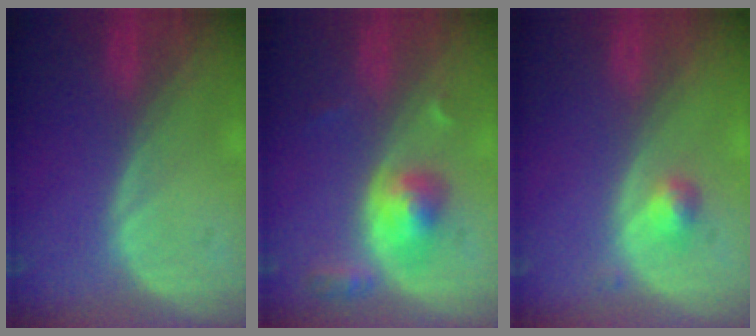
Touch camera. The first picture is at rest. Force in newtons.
{"total": 5.2, "press": 4.9, "slide": 1.8}
{"total": 2.0, "press": 2.0, "slide": 0.2}